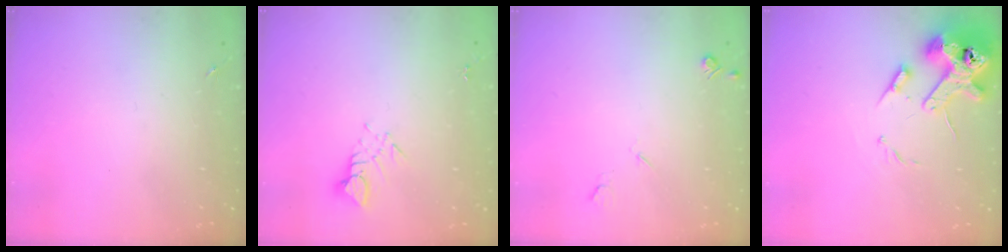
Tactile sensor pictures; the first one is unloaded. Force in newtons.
{"total": 3.5, "press": 3.5, "slide": 0.3}
{"total": 4.6, "press": 4.5, "slide": 0.7}
{"total": 14.4, "press": 14.2, "slide": 2.1}